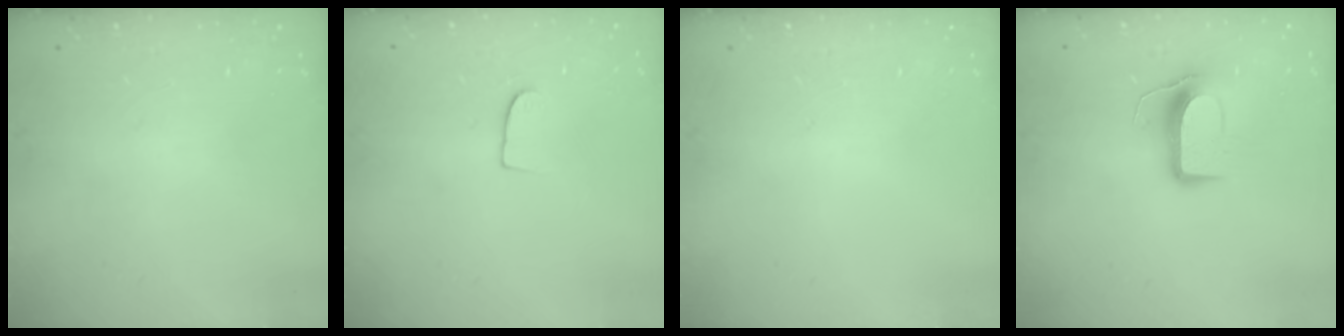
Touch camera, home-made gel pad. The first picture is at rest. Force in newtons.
{"total": 6.8, "press": 6.8, "slide": 0.6}
{"total": 0.0}
{"total": 9.4, "press": 9.4, "slide": 0.3}